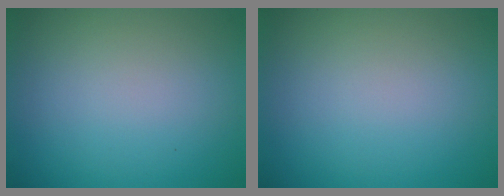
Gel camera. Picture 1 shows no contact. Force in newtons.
{"total": 0.0}